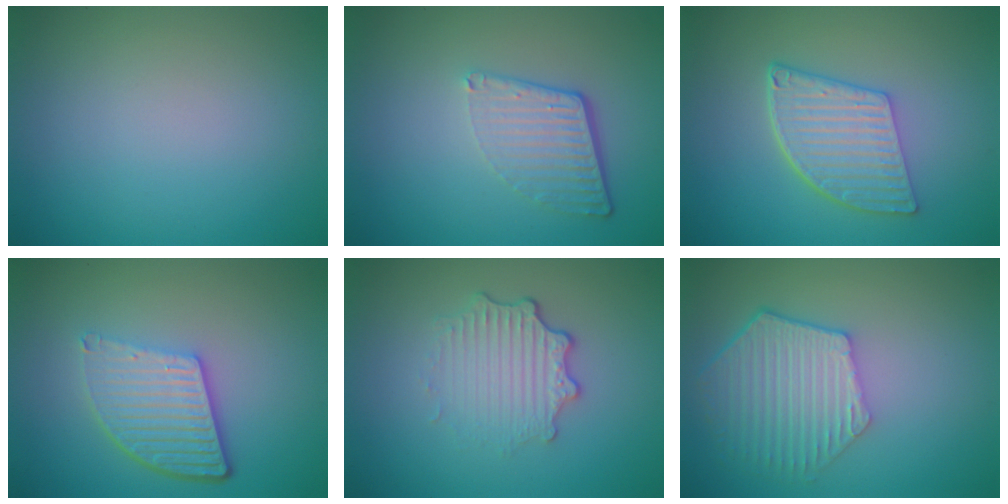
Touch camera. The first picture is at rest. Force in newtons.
{"total": 4.1, "press": 2.7, "slide": 3.1}
{"total": 5.6, "press": 4.2, "slide": 3.7}
{"total": 5.6, "press": 4.0, "slide": 4.0}
{"total": 3.4, "press": 2.6, "slide": 2.1}
{"total": 5.7, "press": 4.5, "slide": 3.5}